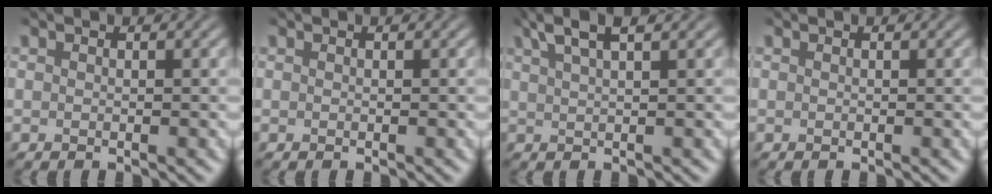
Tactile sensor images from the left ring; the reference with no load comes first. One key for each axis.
{"total": 0.0}
{"total": 3.7, "fx": 2.5, "fy": 0.6, "fz": 2.6, "tx": -0.050, "ty": 0.015, "tz": 0.049}
{"total": 0.0}